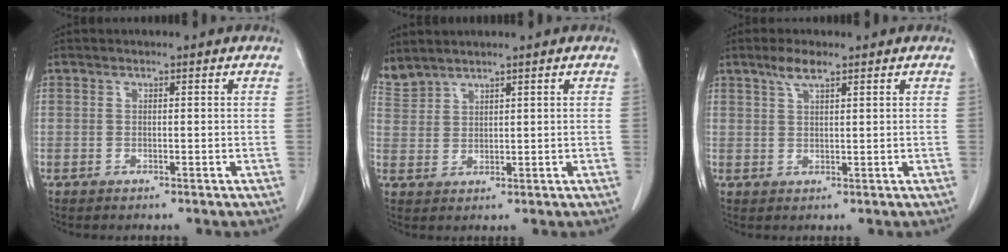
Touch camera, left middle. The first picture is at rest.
{"total": 3.1, "force": [3.1, 0.1, 0.1], "torque": [-0.014, 0.011, 0.075]}
{"total": 3.1, "force": [2.1, 0.5, 2.2], "torque": [-0.049, 0.004, 0.043]}